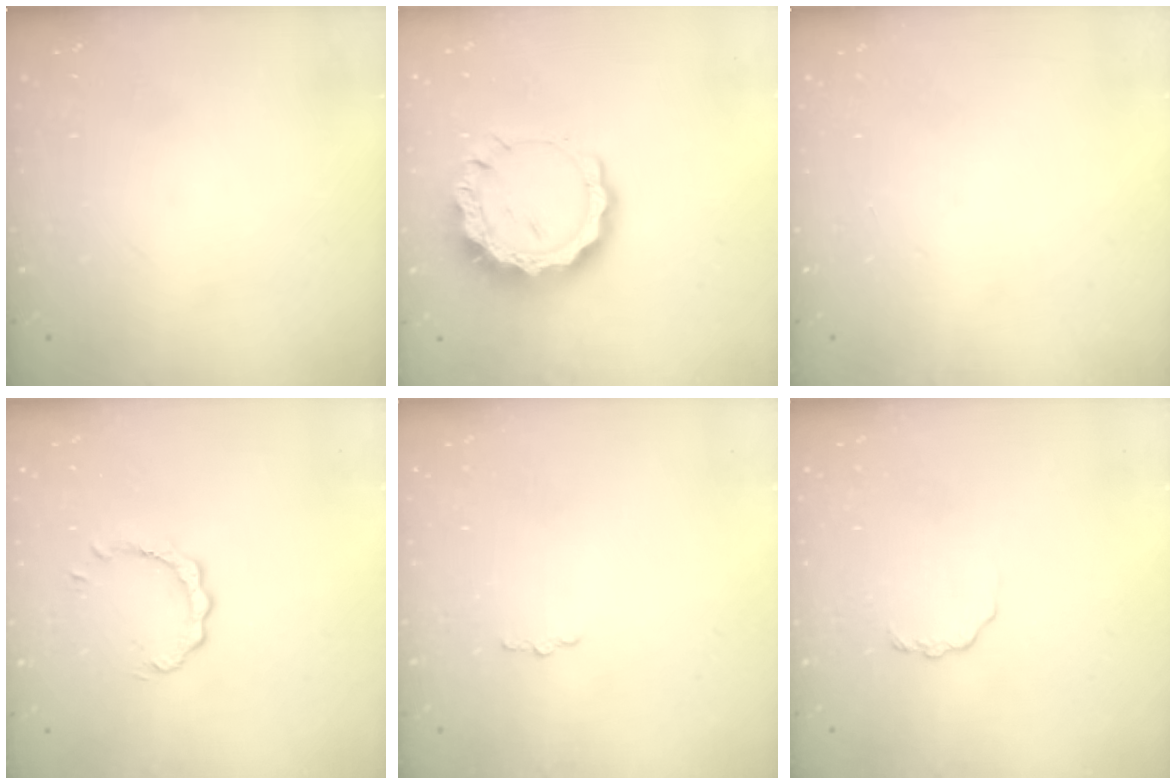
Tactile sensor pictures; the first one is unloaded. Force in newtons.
{"total": 14.2, "press": 14.2, "slide": 1.2}
{"total": 0.0}
{"total": 3.6, "press": 3.6, "slide": 0.5}
{"total": 1.5, "press": 1.4, "slide": 0.3}
{"total": 2.6, "press": 2.6, "slide": 0.3}